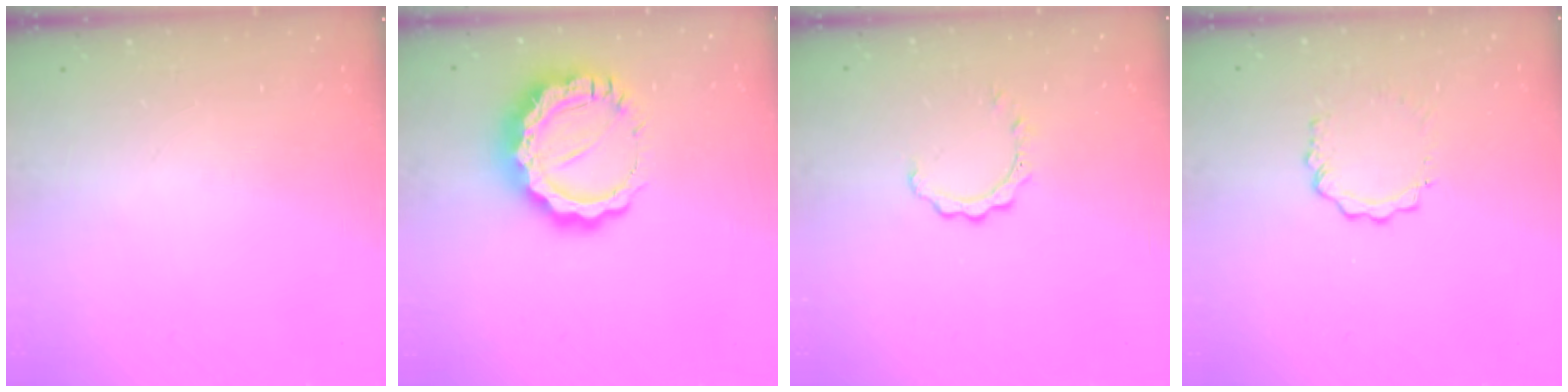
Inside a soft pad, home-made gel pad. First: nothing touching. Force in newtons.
{"total": 14.7, "press": 14.7, "slide": 1.3}
{"total": 2.4, "press": 2.4, "slide": 0.3}
{"total": 5.1, "press": 5.1, "slide": 0.5}